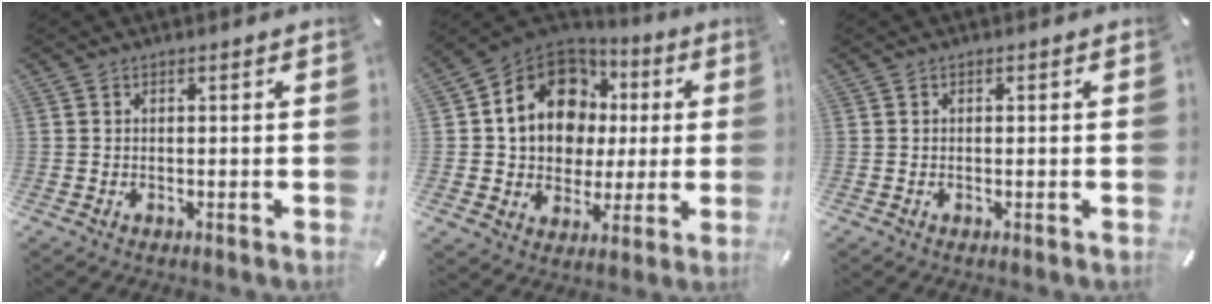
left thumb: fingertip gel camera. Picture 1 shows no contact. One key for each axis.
{"total": 16.3, "fx": 3.5, "fy": 13.6, "fz": 8.4, "tx": -0.160, "ty": -0.019, "tz": 0.066}
{"total": 0.0}